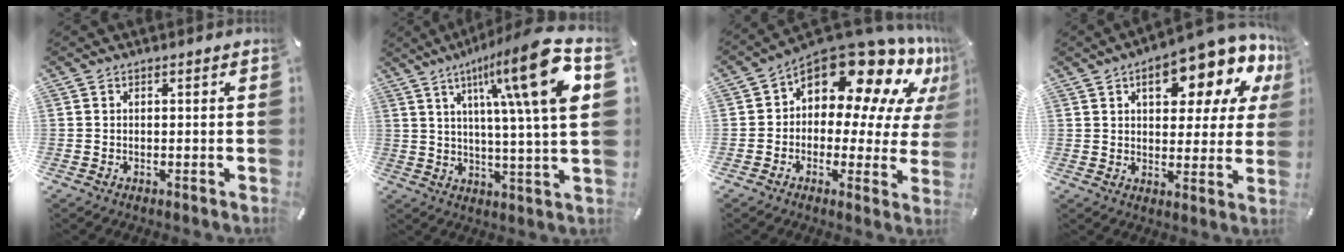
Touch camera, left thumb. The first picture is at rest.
{"total": 20.5, "force": [7.8, 2.8, 18.8], "torque": [-0.300, -0.036, 0.099]}
{"total": 16.8, "force": [10.9, 8.5, 9.4], "torque": [-0.136, -0.099, 0.184]}
{"total": 15.5, "force": [8.8, 6.8, 10.7], "torque": [-0.142, -0.057, 0.143]}